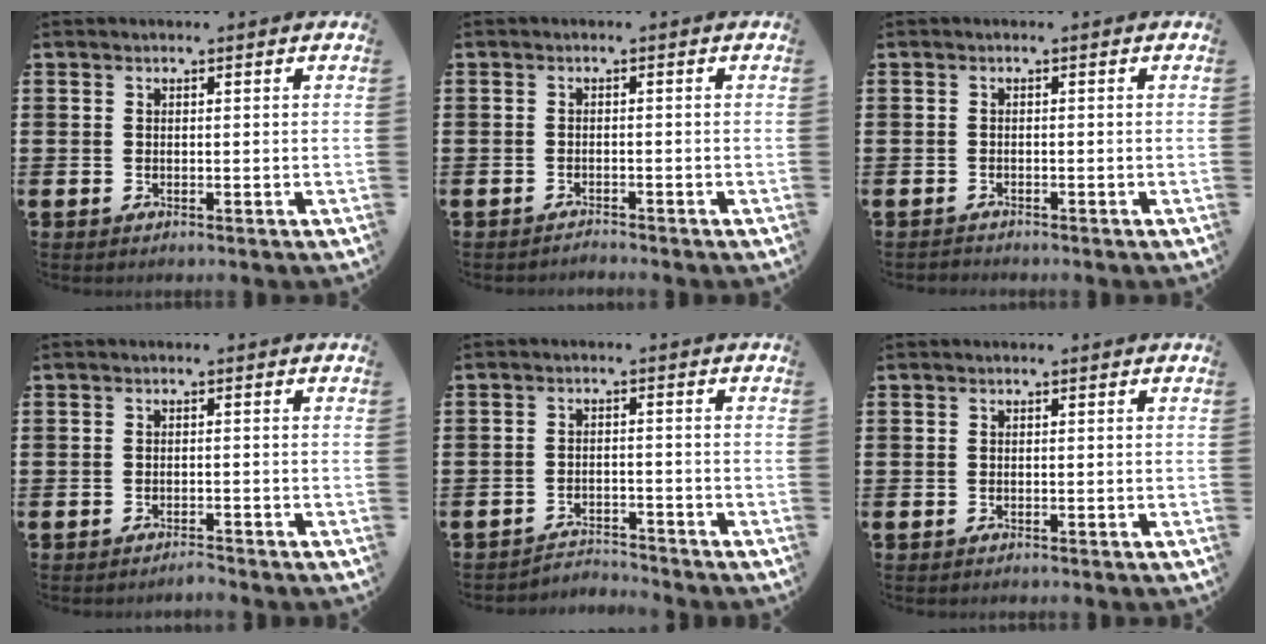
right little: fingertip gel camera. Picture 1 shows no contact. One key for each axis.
{"total": 1.1, "fx": -1.1, "fy": -0.1, "fz": -0.1, "tx": 0.000, "ty": 0.003, "tz": -0.023}
{"total": 0.6, "fx": -0.6, "fy": 0.1, "fz": -0.1, "tx": 0.000, "ty": 0.000, "tz": -0.013}
{"total": 1.2, "fx": -1.2, "fy": -0.1, "fz": 0.1, "tx": -0.004, "ty": 0.002, "tz": -0.024}
{"total": 2.7, "fx": -2.7, "fy": 0.2, "fz": -0.2, "tx": -0.005, "ty": 0.002, "tz": -0.060}
{"total": 0.0}